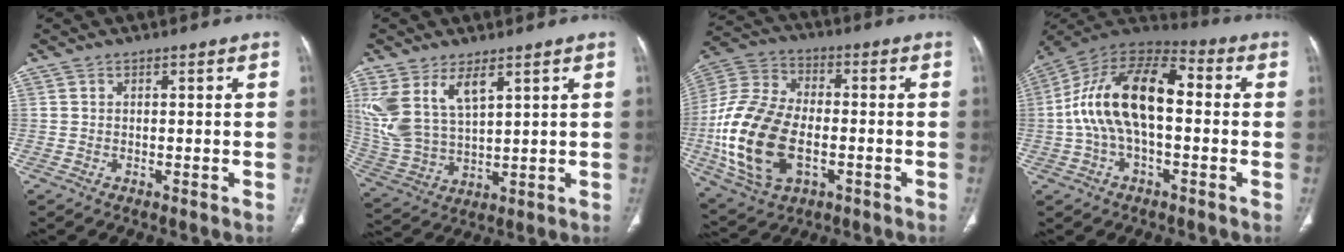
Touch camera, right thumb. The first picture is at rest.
{"total": 12.6, "force": [6.4, 6.2, 9.0], "torque": [-0.191, -0.021, 0.145]}
{"total": 21.1, "force": [-4.0, 12.8, 16.3], "torque": [-0.336, 0.010, -0.067]}
{"total": 18.0, "force": [0.0, 9.3, 15.4], "torque": [-0.282, 0.047, -0.010]}